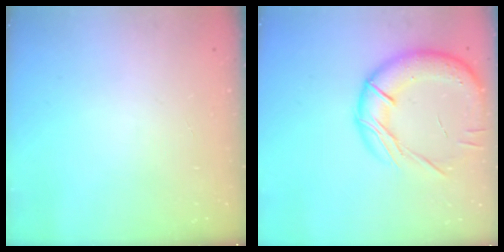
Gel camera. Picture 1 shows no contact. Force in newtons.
{"total": 21.4, "press": 21.2, "slide": 3.3}